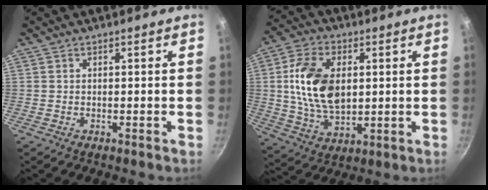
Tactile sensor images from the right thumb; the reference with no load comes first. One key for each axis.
{"total": 15.3, "fx": 2.1, "fy": 9.6, "fz": 11.8, "tx": -0.200, "ty": -0.004, "tz": 0.041}